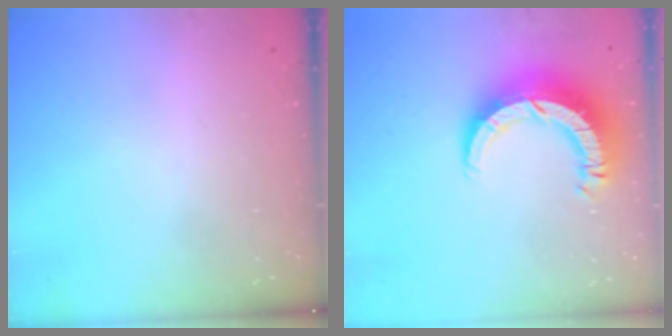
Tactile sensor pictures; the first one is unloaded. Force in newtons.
{"total": 11.5, "press": 11.5, "slide": 1.1}